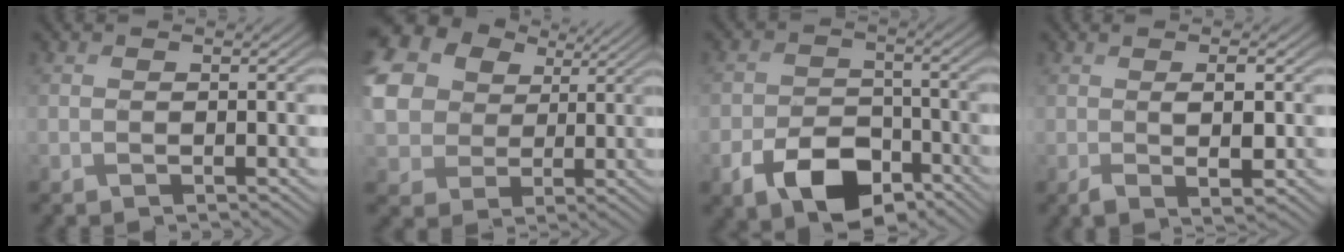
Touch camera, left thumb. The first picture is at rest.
{"total": 15.6, "force": [4.9, 12.8, 7.4], "torque": [-0.258, 0.025, 0.098]}
{"total": 8.2, "force": [-4.7, 4.8, 4.7], "torque": [-0.088, -0.007, -0.086]}
{"total": 3.7, "force": [0.1, 1.1, 3.6], "torque": [-0.072, -0.005, 0.004]}